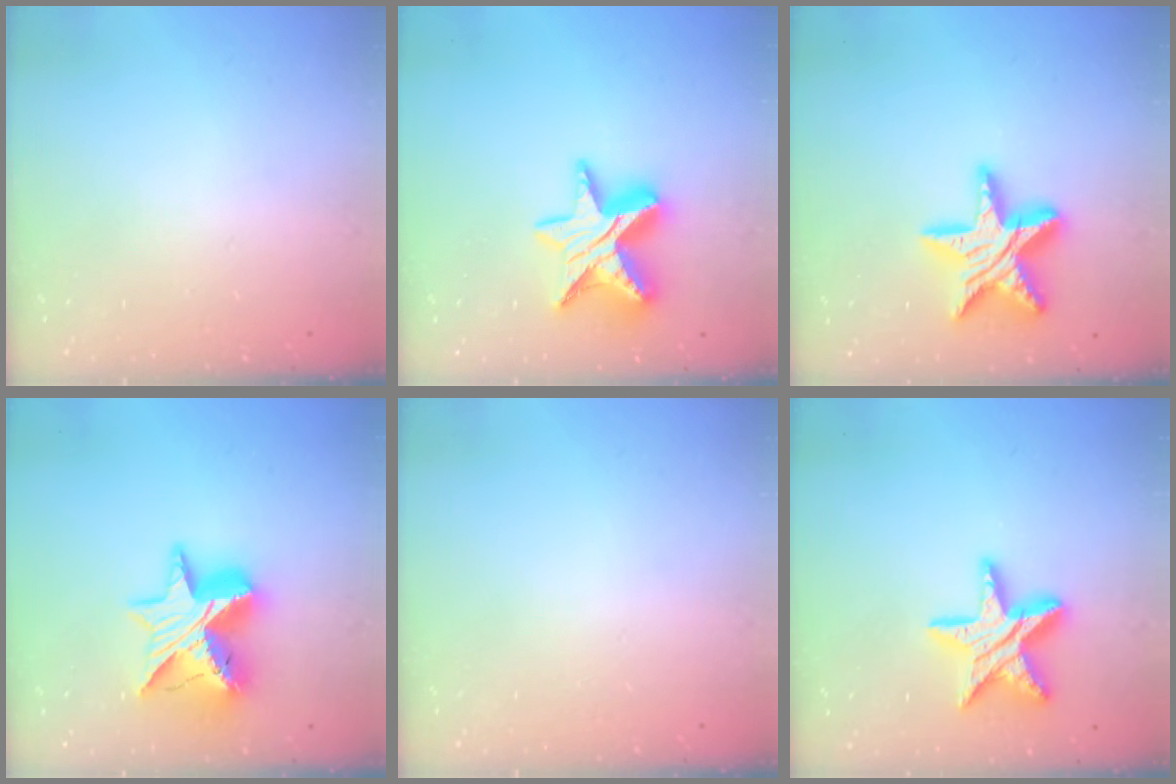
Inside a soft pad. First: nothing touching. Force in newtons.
{"total": 14.7, "press": 14.6, "slide": 0.9}
{"total": 17.4, "press": 17.3, "slide": 1.5}
{"total": 15.3, "press": 15.2, "slide": 1.2}
{"total": 0.0}
{"total": 15.6, "press": 15.6, "slide": 1.0}